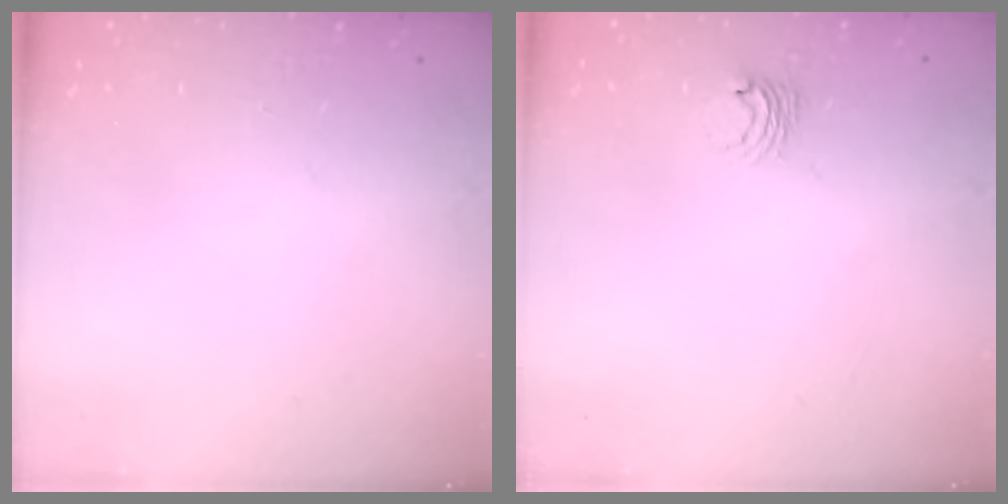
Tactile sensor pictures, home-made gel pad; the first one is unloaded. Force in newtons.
{"total": 3.9, "press": 3.9, "slide": 0.3}